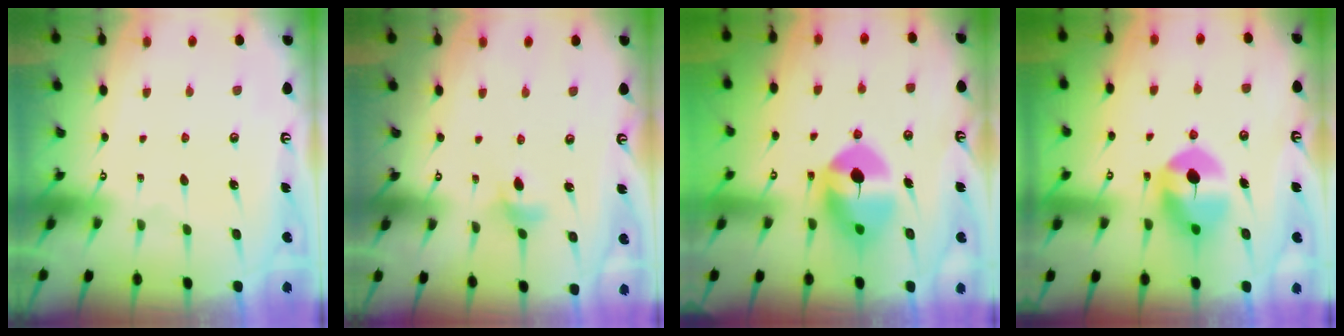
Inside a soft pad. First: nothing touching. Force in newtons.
{"total": 4.2, "press": 4.1, "slide": 0.6}
{"total": 9.4, "press": 9.3, "slide": 1.8}
{"total": 8.7, "press": 8.6, "slide": 1.4}